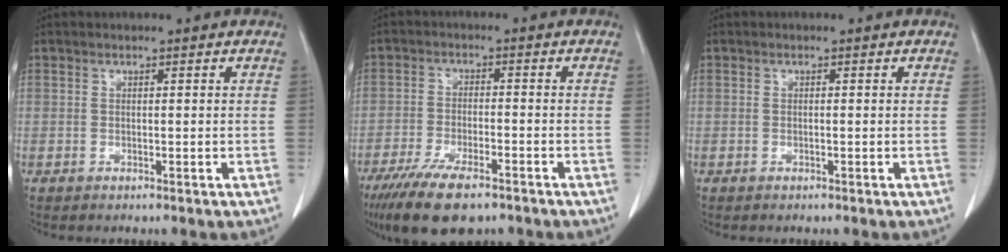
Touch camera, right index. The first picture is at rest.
{"total": 9.9, "force": [-6.9, 3.0, 6.4], "torque": [-0.113, -0.016, -0.115]}
{"total": 0.0}